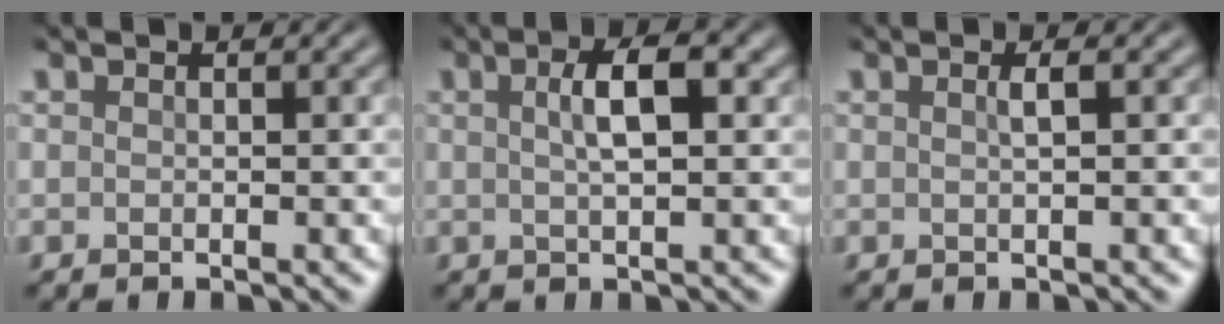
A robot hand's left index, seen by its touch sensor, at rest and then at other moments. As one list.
[{"total": 3.3, "force": [0.9, 0.9, 3.1], "torque": [-0.053, 0.009, 0.013]}, {"total": 1.2, "force": [0.2, 0.3, 1.1], "torque": [-0.018, 0.008, 0.001]}]